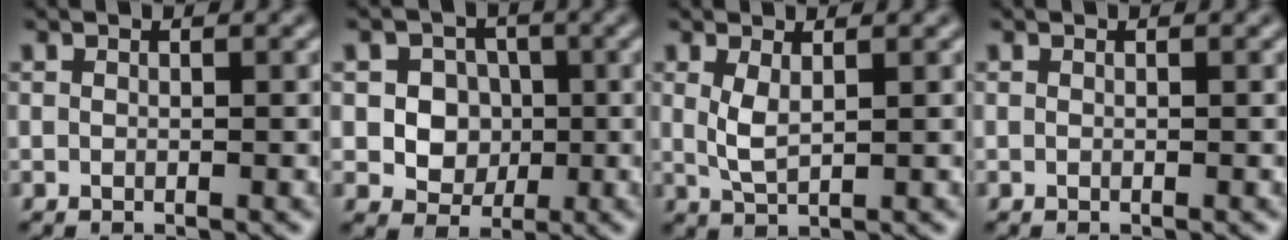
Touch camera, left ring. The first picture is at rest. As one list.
[{"total": 4.6, "force": [0.2, 4.1, 2.1], "torque": [-0.017, 0.010, -0.008]}, {"total": 2.0, "force": [0.7, 0.7, 1.8], "torque": [-0.044, -0.003, 0.018]}, {"total": 0.0}]